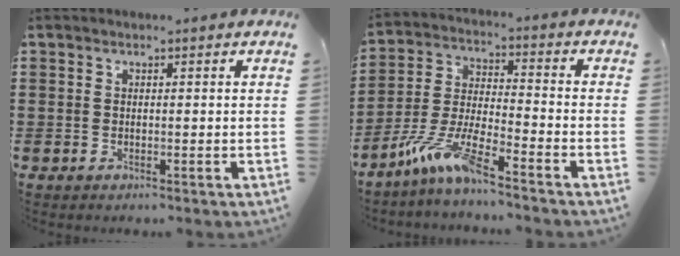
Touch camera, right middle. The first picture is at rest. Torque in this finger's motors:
{"motor_torque": [2.14, 0.00, 0.56, 0.21]}